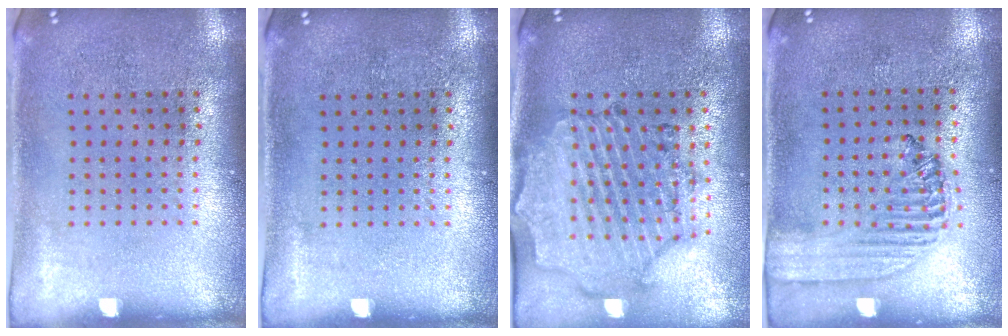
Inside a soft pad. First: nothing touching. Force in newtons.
{"total": 0.0}
{"total": 1.6, "press": 1.6, "slide": 0.4}
{"total": 1.4, "press": 1.3, "slide": 0.5}